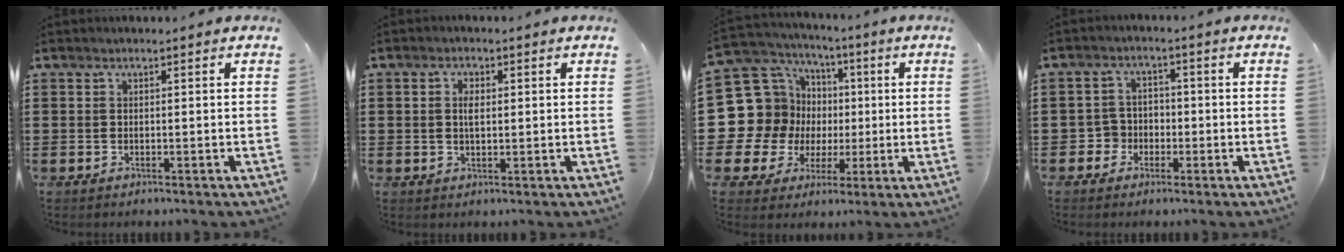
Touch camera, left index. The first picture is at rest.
{"total": 2.2, "force": [0.5, 1.1, 1.9], "torque": [-0.040, 0.008, 0.007]}
{"total": 14.2, "force": [-0.7, 13.6, 4.1], "torque": [-0.157, -0.018, 0.007]}
{"total": 3.3, "force": [-1.4, 2.9, 0.9], "torque": [-0.028, 0.007, -0.032]}